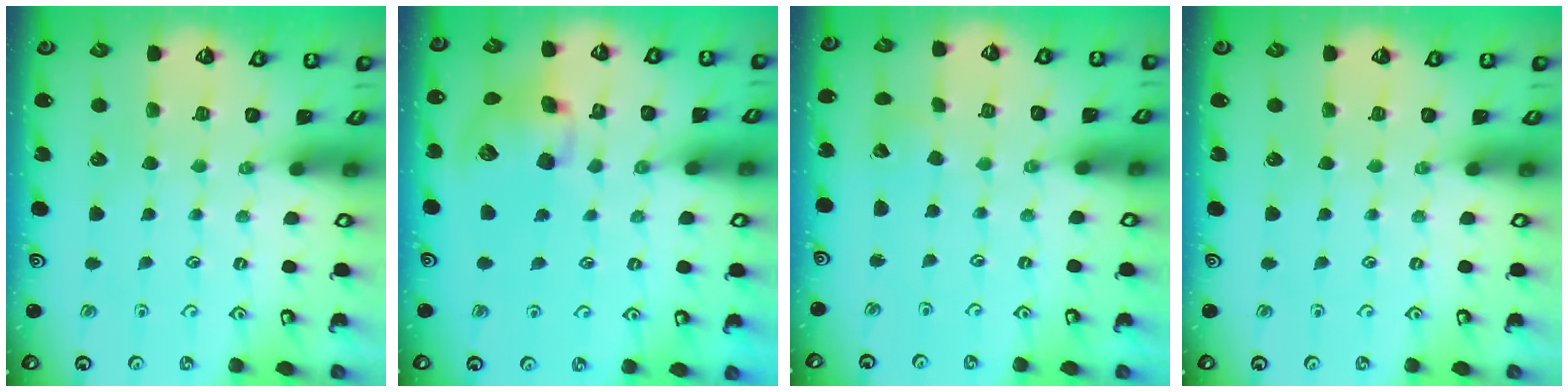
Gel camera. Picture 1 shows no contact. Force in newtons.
{"total": 10.8, "press": 10.7, "slide": 1.8}
{"total": 2.7, "press": 2.7, "slide": 0.3}
{"total": 0.0}